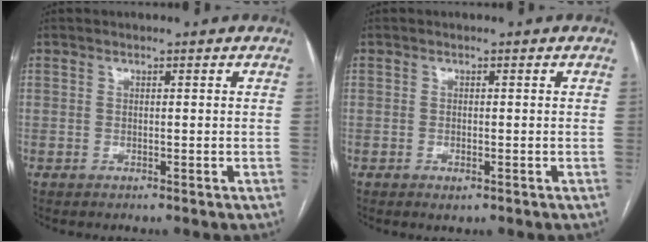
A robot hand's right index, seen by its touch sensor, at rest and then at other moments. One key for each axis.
{"total": 1.2, "fx": -0.6, "fy": 0.4, "fz": 0.9, "tx": -0.016, "ty": -0.003, "tz": -0.004}